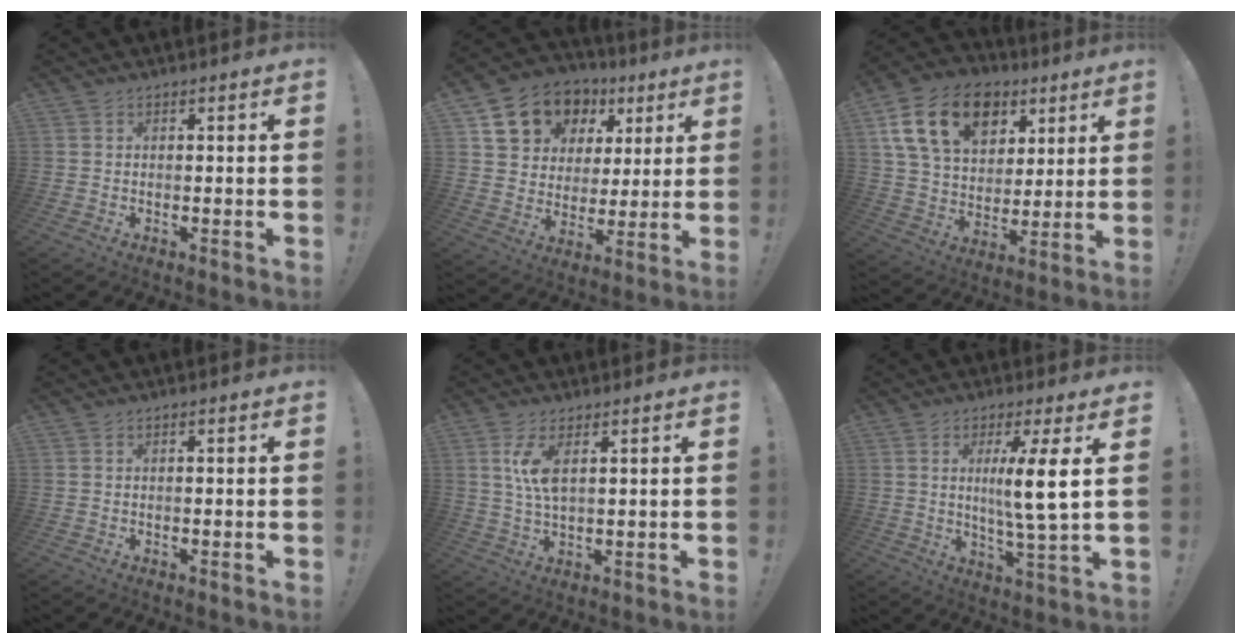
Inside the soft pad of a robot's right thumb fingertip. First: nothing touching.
{"total": 14.2, "force": [7.5, 10.9, 5.2], "torque": [-0.082, -0.038, 0.153]}
{"total": 20.3, "force": [9.1, 13.8, 11.9], "torque": [-0.200, -0.027, 0.170]}
{"total": 0.0}
{"total": 7.0, "force": [2.2, 2.4, 6.2], "torque": [-0.118, -0.010, 0.033]}
{"total": 10.2, "force": [1.6, -0.3, 10.0], "torque": [-0.171, -0.010, 0.015]}